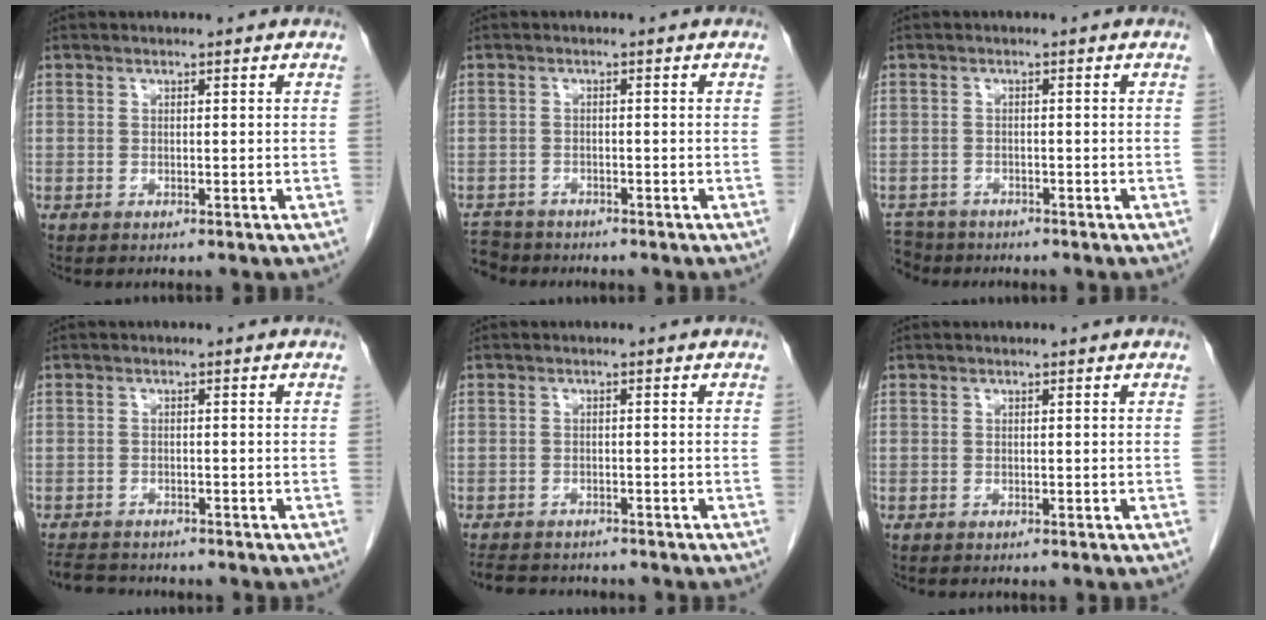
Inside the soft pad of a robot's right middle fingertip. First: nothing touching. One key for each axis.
{"total": 4.5, "fx": -4.2, "fy": 1.7, "fz": -0.2, "tx": 0.002, "ty": -0.009, "tz": -0.077}
{"total": 4.6, "fx": -4.1, "fy": 2.0, "fz": -0.1, "tx": 0.001, "ty": -0.006, "tz": -0.073}
{"total": 5.4, "fx": -5.1, "fy": 1.3, "fz": 1.4, "tx": -0.026, "ty": -0.010, "tz": -0.081}
{"total": 7.3, "fx": -6.6, "fy": 2.1, "fz": 2.2, "tx": -0.038, "ty": -0.006, "tz": -0.094}
{"total": 0.0}